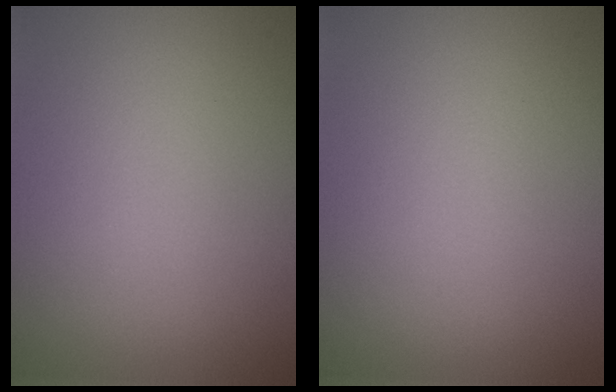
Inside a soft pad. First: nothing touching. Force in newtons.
{"total": 0.0}